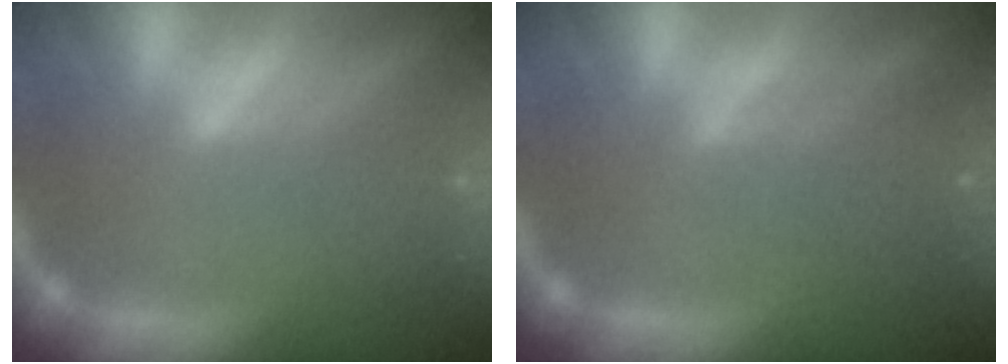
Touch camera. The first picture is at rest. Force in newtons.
{"total": 3.0}